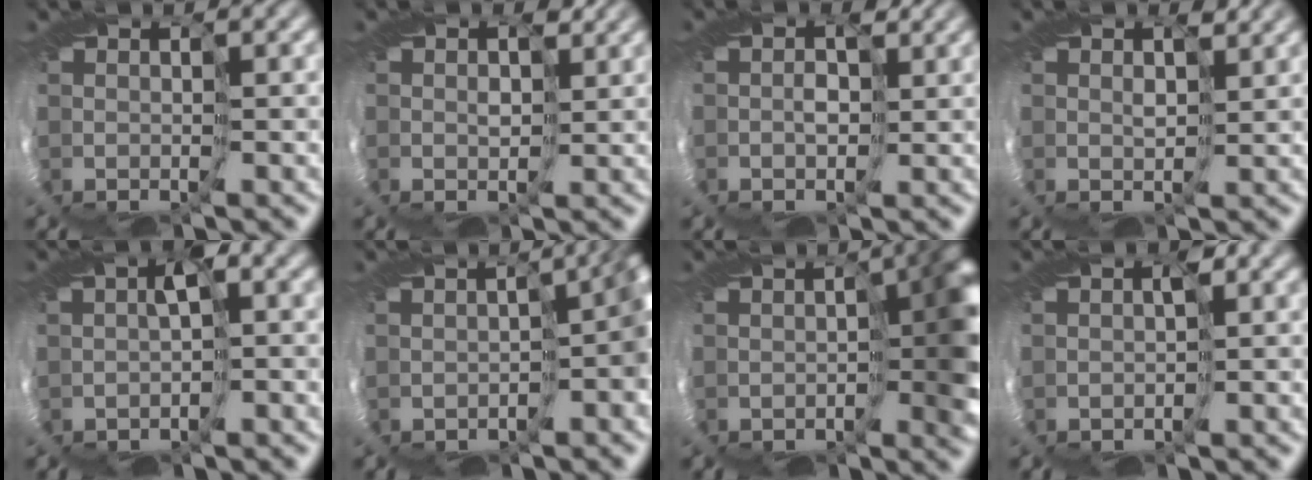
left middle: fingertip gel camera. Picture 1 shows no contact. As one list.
[{"total": 1.6, "force": [1.0, 1.1, 0.5], "torque": [-0.013, 0.005, 0.010]}, {"total": 1.5, "force": [0.1, 1.2, 0.8], "torque": [-0.020, 0.002, 0.001]}, {"total": 1.9, "force": [1.6, 0.7, 0.7], "torque": [-0.022, 0.009, 0.016]}, {"total": 2.9, "force": [-0.1, 1.4, 2.5], "torque": [-0.052, -0.001, 0.001]}, {"total": 5.5, "force": [-0.7, 2.0, 5.1], "torque": [-0.067, -0.018, -0.010]}, {"total": 6.1, "force": [0.0, 2.1, 5.8], "torque": [-0.068, 0.001, 0.001]}, {"total": 2.8, "force": [0.1, 1.6, 2.2], "torque": [-0.029, 0.007, 0.008]}]